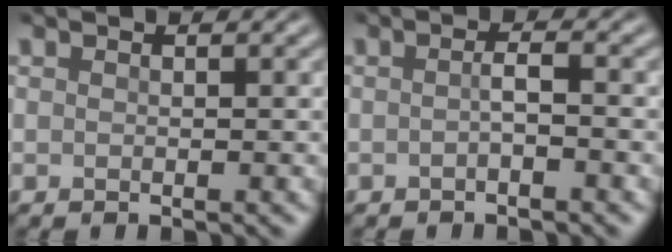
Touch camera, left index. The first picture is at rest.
{"total": 1.2, "force": [-0.5, 0.2, 1.2], "torque": [-0.020, 0.003, -0.009]}